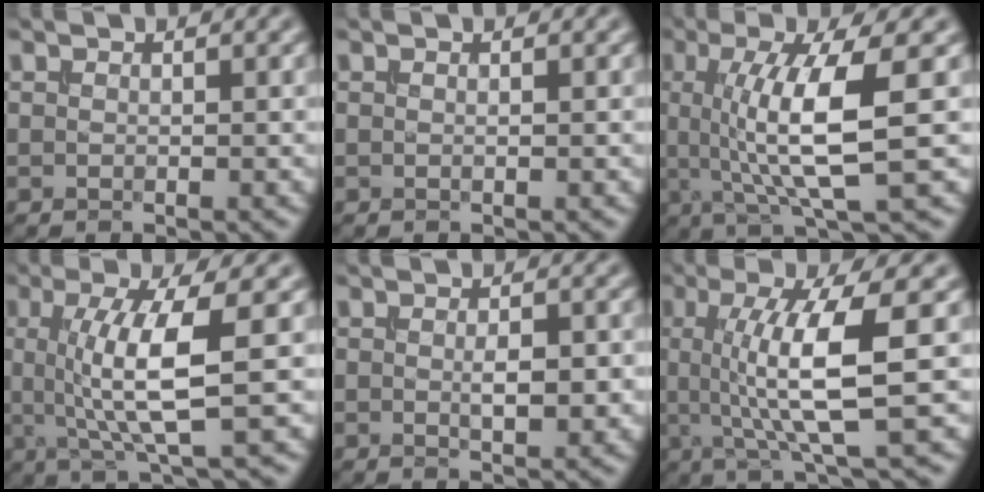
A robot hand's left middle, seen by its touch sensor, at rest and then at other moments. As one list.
[{"total": 0.0}, {"total": 7.6, "force": [0.5, 1.6, 7.4], "torque": [-0.124, -0.003, 0.011]}, {"total": 6.7, "force": [0.4, 1.3, 6.6], "torque": [-0.120, -0.002, 0.009]}, {"total": 2.5, "force": [-0.2, 0.9, 2.4], "torque": [-0.044, -0.004, -0.001]}, {"total": 7.7, "force": [0.5, 1.6, 7.6], "torque": [-0.126, -0.004, 0.009]}]